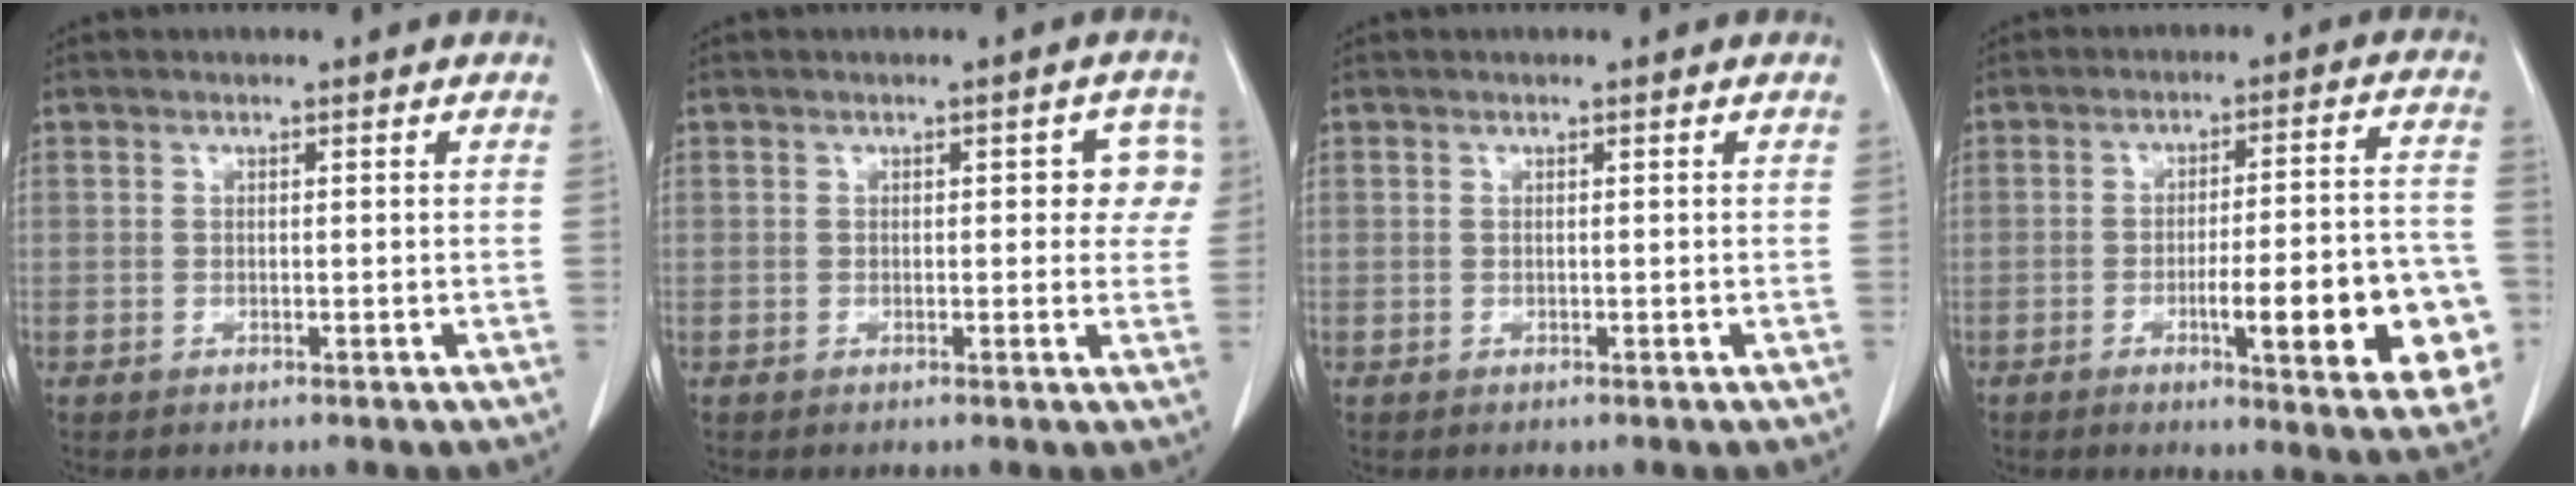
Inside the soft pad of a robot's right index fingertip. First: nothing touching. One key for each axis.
{"total": 4.1, "fx": 0.8, "fy": 2.1, "fz": 3.4, "tx": -0.022, "ty": 0.020, "tz": 0.006}
{"total": 0.0}
{"total": 17.0, "fx": -5.3, "fy": 2.9, "fz": 15.9, "tx": -0.144, "ty": 0.017, "tz": -0.056}